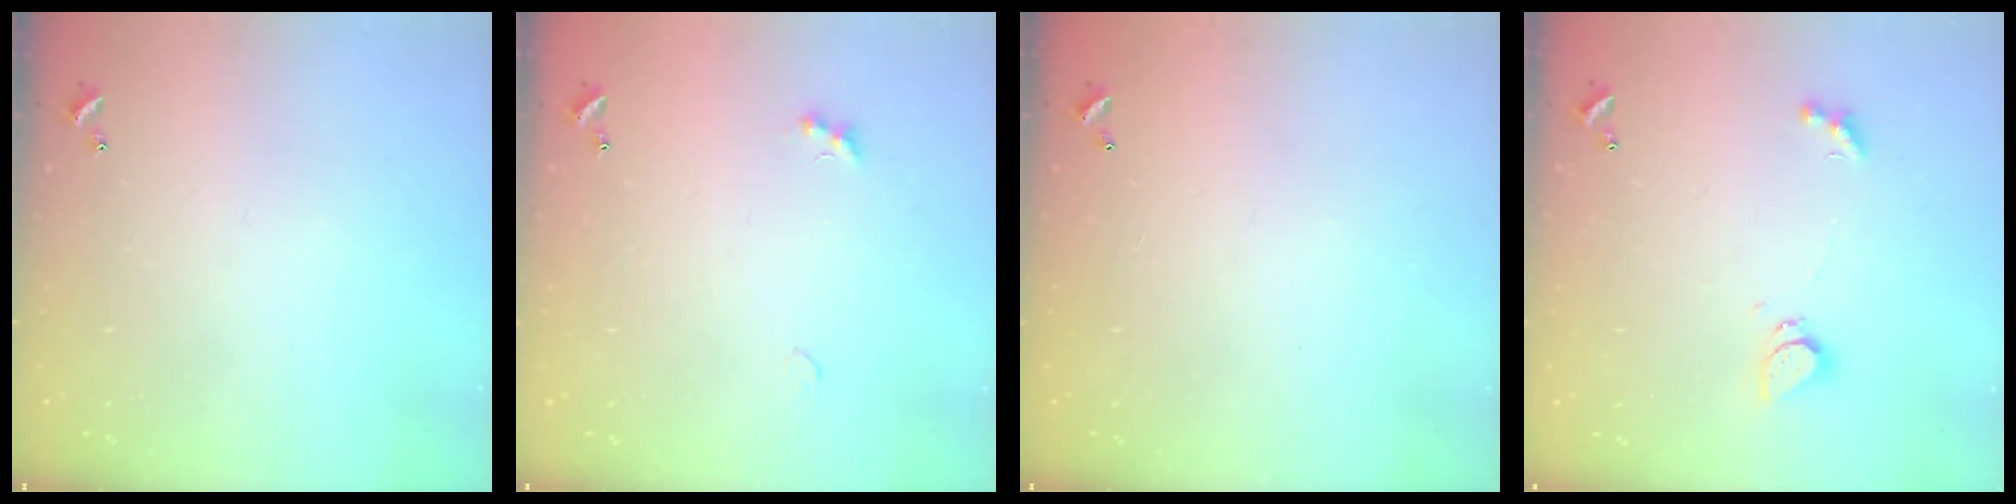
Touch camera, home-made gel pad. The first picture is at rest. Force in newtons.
{"total": 1.8, "press": 1.7, "slide": 0.4}
{"total": 2.8, "press": 2.8, "slide": 0.1}
{"total": 1.0, "press": 0.9, "slide": 0.4}